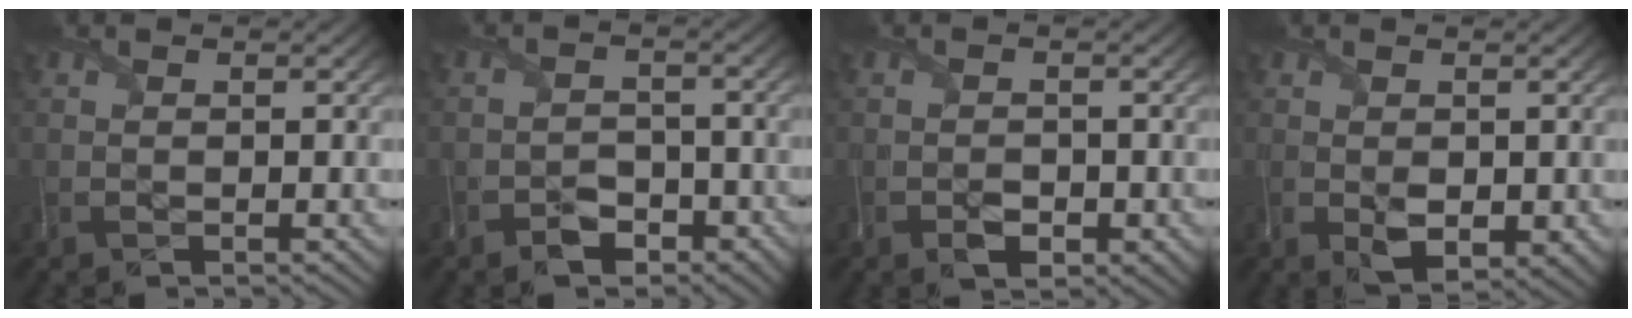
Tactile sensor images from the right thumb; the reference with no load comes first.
{"total": 3.7, "force": [-2.4, 2.2, 1.6], "torque": [-0.026, -0.005, -0.047]}
{"total": 2.6, "force": [-1.2, 1.6, 1.7], "torque": [-0.032, -0.010, -0.022]}
{"total": 3.3, "force": [-0.1, 2.2, 2.5], "torque": [-0.055, -0.016, 0.004]}